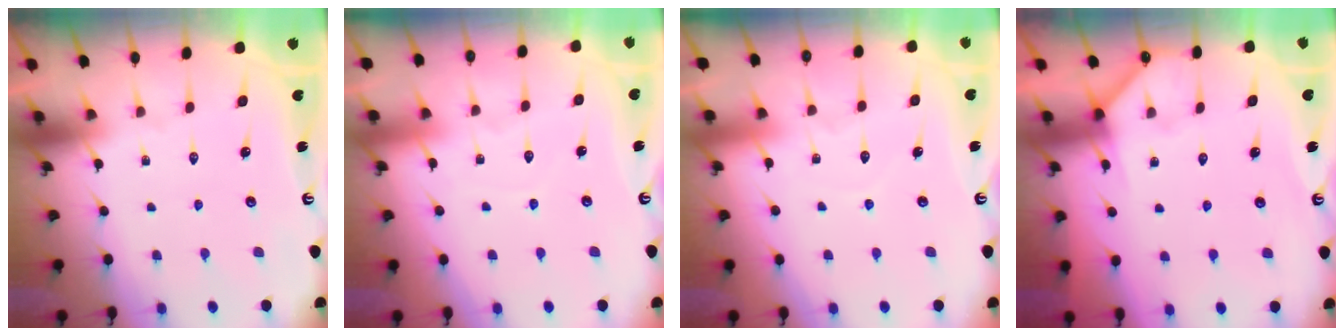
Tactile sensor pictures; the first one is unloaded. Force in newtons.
{"total": 4.7, "press": 4.6, "slide": 0.5}
{"total": 5.1, "press": 5.1, "slide": 0.3}
{"total": 3.8, "press": 3.7, "slide": 0.4}